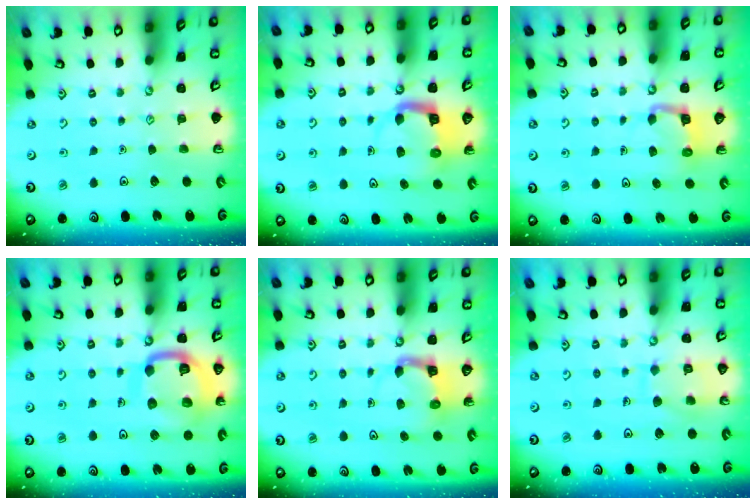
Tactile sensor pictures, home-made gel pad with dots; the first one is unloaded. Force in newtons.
{"total": 6.7, "press": 6.7, "slide": 0.1}
{"total": 4.2, "press": 4.2, "slide": 0.2}
{"total": 15.0, "press": 14.9, "slide": 1.6}
{"total": 4.4, "press": 4.4, "slide": 0.3}
{"total": 9.8, "press": 9.8, "slide": 1.0}